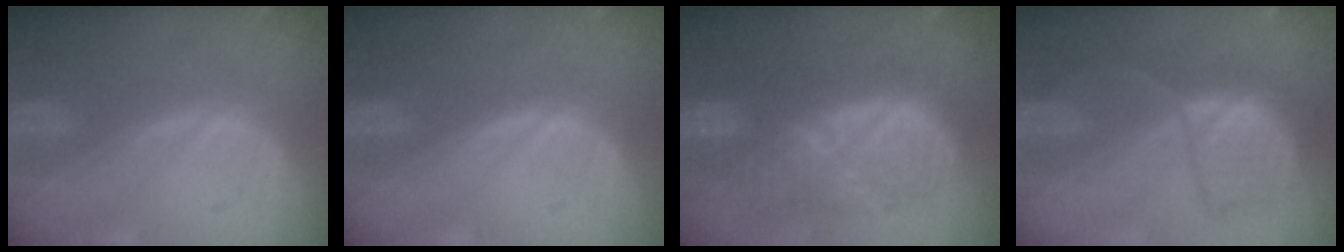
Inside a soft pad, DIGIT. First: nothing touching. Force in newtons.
{"total": 0.0}
{"total": 9.9, "press": 9.8, "slide": 1.5}
{"total": 7.6, "press": 7.6, "slide": 0.6}